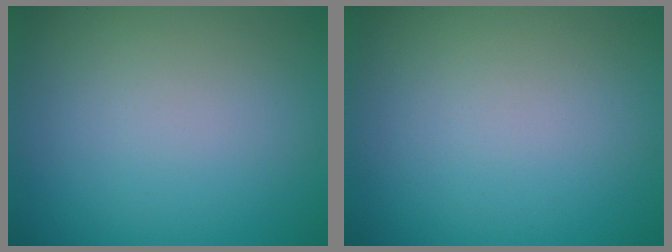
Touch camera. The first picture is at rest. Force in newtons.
{"total": 0.0}